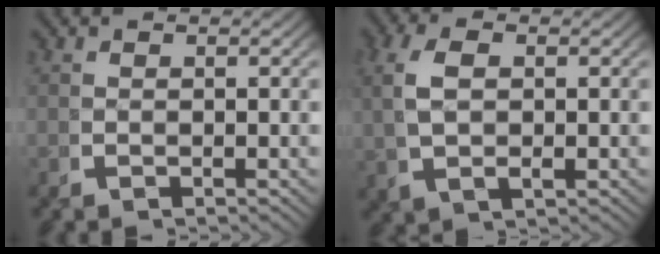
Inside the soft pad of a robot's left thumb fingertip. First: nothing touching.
{"total": 4.0, "force": [0.9, 2.2, 3.2], "torque": [-0.080, 0.000, 0.024]}